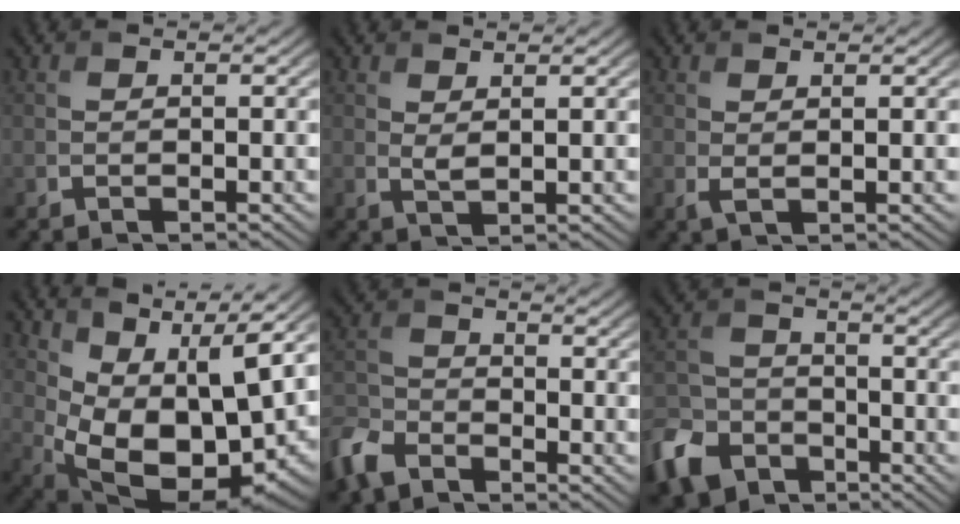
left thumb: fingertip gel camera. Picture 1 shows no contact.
{"total": 1.4, "force": [1.0, 0.3, 0.9], "torque": [-0.027, -0.004, 0.022]}
{"total": 1.2, "force": [0.5, 0.4, 1.0], "torque": [-0.029, 0.000, 0.012]}
{"total": 15.7, "force": [2.6, 8.1, 13.2], "torque": [-0.211, -0.017, 0.075]}
{"total": 6.8, "force": [-5.1, 3.4, 2.9], "torque": [-0.078, -0.008, -0.124]}
{"total": 10.0, "force": [-6.2, 6.5, 4.4], "torque": [-0.115, -0.018, -0.140]}